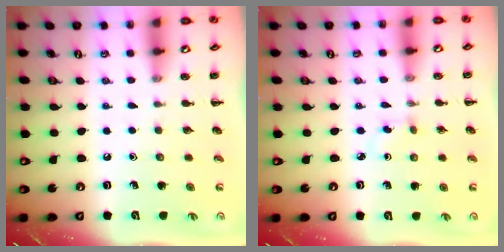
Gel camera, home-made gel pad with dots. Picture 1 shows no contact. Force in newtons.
{"total": 2.4, "press": 2.2, "slide": 0.9}